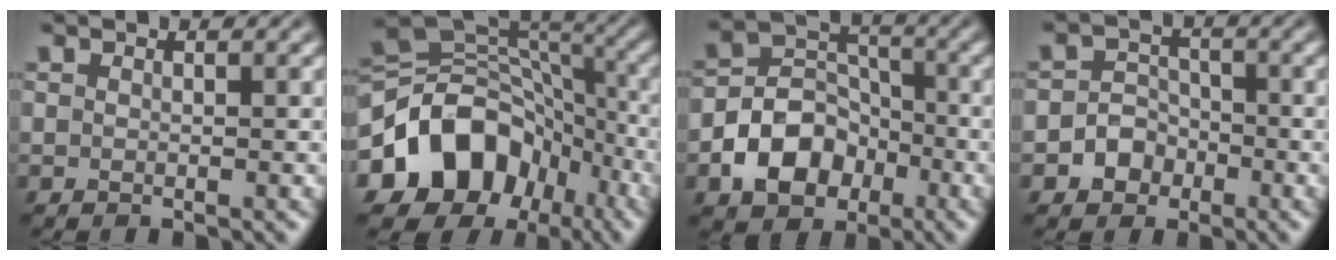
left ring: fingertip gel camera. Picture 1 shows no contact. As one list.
[{"total": 12.6, "force": [-5.2, 9.6, 6.4], "torque": [-0.122, 0.007, -0.099]}, {"total": 6.1, "force": [-2.7, 4.5, 3.0], "torque": [-0.046, 0.001, -0.056]}, {"total": 2.7, "force": [-1.1, 2.4, 0.8], "torque": [0.005, 0.007, -0.026]}]